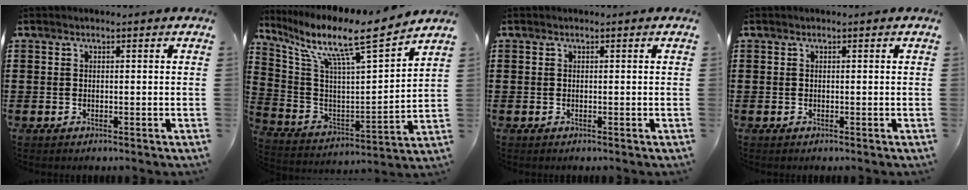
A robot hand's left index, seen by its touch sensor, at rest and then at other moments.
{"total": 11.3, "force": [8.3, 1.4, 7.5], "torque": [-0.168, -0.056, 0.130]}
{"total": 0.0}
{"total": 0.0}